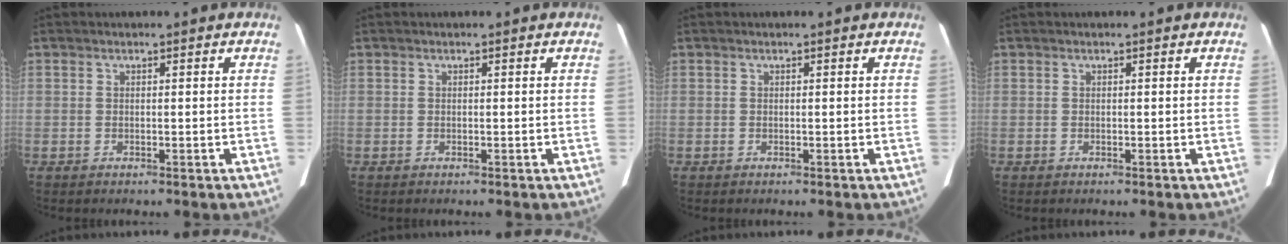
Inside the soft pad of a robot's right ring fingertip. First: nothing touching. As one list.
[{"total": 0.0}, {"total": 0.0}, {"total": 0.0}]